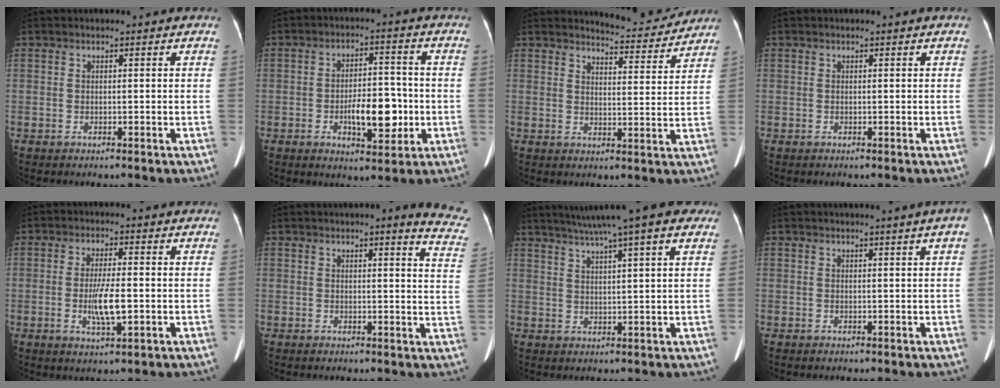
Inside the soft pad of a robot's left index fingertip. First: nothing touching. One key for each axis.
{"total": 8.0, "fx": -2.6, "fy": 3.3, "fz": 6.8, "tx": -0.108, "ty": -0.014, "tz": -0.039}
{"total": 7.7, "fx": 7.6, "fy": 0.8, "fz": 0.7, "tx": -0.009, "ty": -0.031, "tz": 0.090}
{"total": 0.0}
{"total": 5.2, "fx": -1.4, "fy": 0.7, "fz": 4.9, "tx": -0.095, "ty": -0.026, "tz": -0.025}
{"total": 9.4, "fx": 8.1, "fy": 0.6, "fz": 4.7, "tx": -0.030, "ty": -0.059, "tz": 0.053}
{"total": 13.3, "fx": 10.3, "fy": 0.6, "fz": 8.4, "tx": -0.133, "ty": 0.023, "tz": 0.134}
{"total": 2.2, "fx": 1.3, "fy": -0.7, "fz": 1.7, "tx": -0.022, "ty": -0.015, "tz": 0.011}